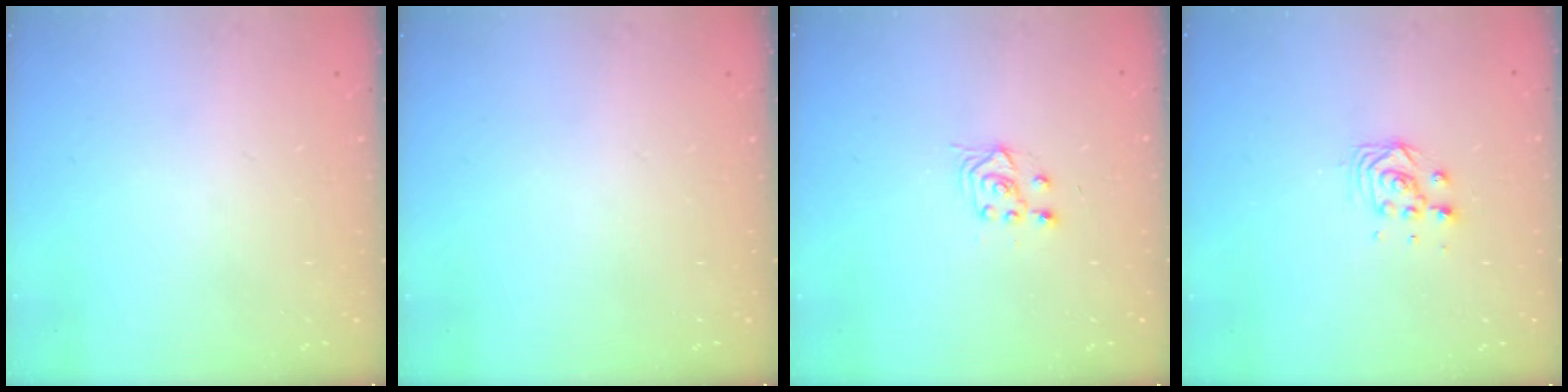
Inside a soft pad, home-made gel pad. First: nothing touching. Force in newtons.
{"total": 0.0}
{"total": 4.2, "press": 4.0, "slide": 1.4}
{"total": 6.1, "press": 6.1, "slide": 0.3}